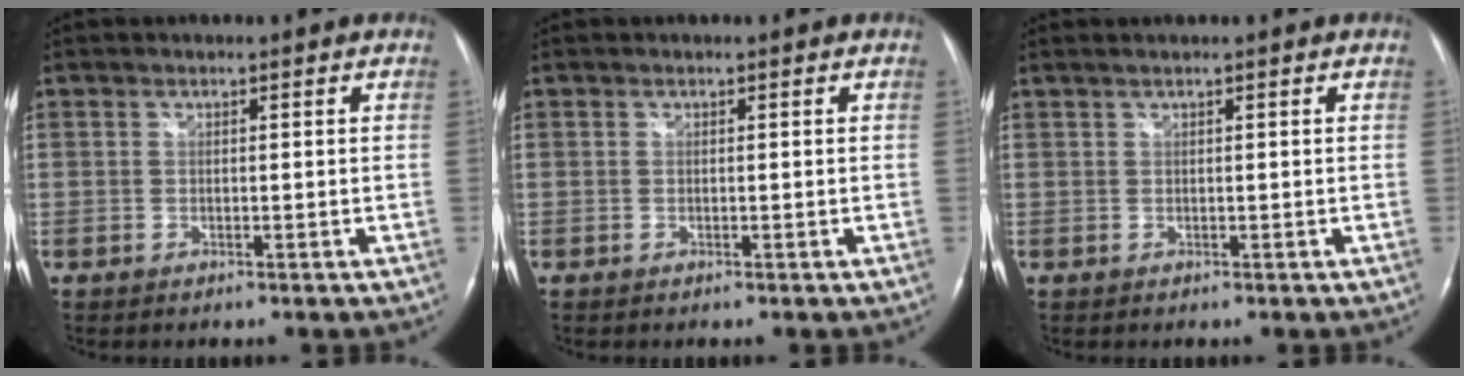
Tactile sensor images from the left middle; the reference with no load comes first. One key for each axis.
{"total": 0.0}
{"total": 1.3, "fx": 0.9, "fy": -0.2, "fz": 0.9, "tx": -0.024, "ty": 0.016, "tz": 0.019}